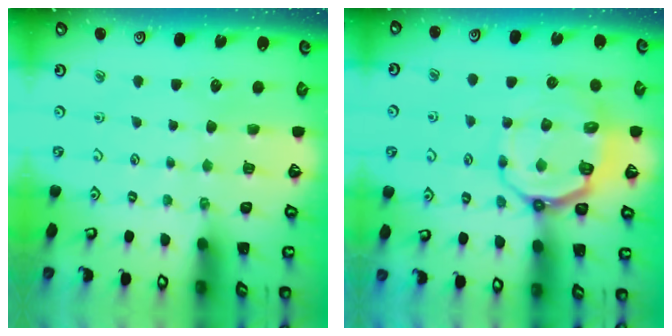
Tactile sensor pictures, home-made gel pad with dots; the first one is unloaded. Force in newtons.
{"total": 11.7, "press": 11.2, "slide": 3.5}